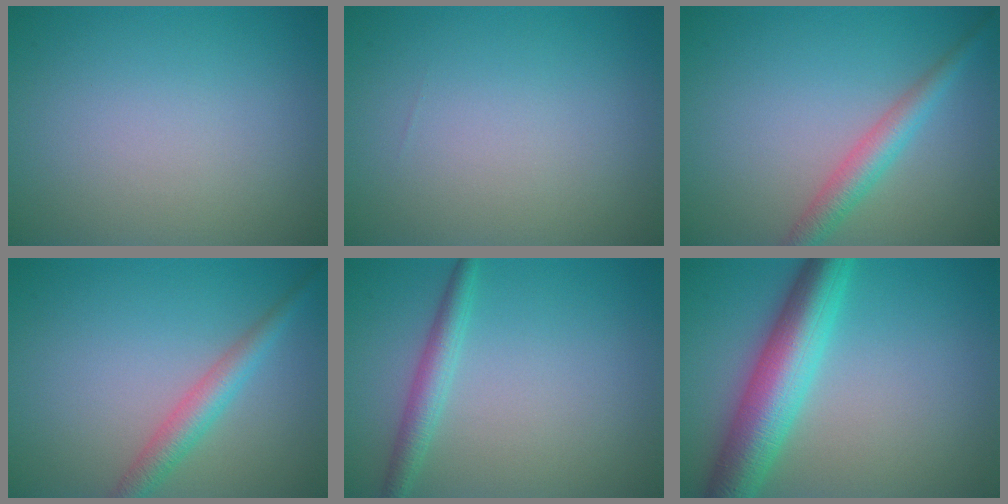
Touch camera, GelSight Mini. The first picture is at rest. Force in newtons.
{"total": 0.0}
{"total": 2.9, "press": 2.9, "slide": 0.1}
{"total": 2.9, "press": 2.9, "slide": 0.1}
{"total": 2.3, "press": 2.3, "slide": 0.1}
{"total": 7.6, "press": 7.6, "slide": 0.1}